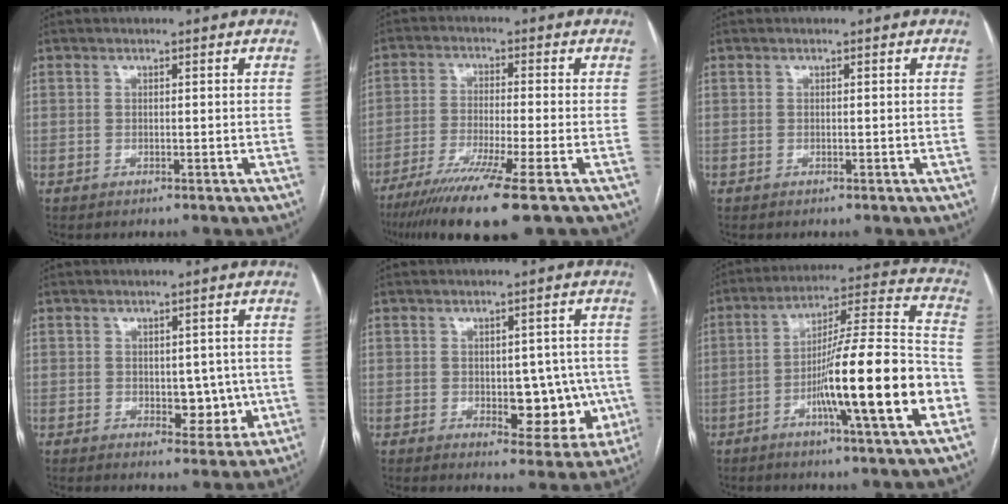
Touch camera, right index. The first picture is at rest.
{"total": 11.7, "force": [-7.8, -1.1, 8.6], "torque": [-0.152, -0.031, -0.129]}
{"total": 0.0}
{"total": 5.5, "force": [-0.7, 3.3, 4.3], "torque": [-0.043, 0.007, 0.002]}
{"total": 9.2, "force": [-1.7, 4.8, 7.6], "torque": [-0.072, 0.015, -0.009]}
{"total": 20.1, "force": [-6.5, 0.5, 19.0], "torque": [-0.285, 0.000, -0.103]}